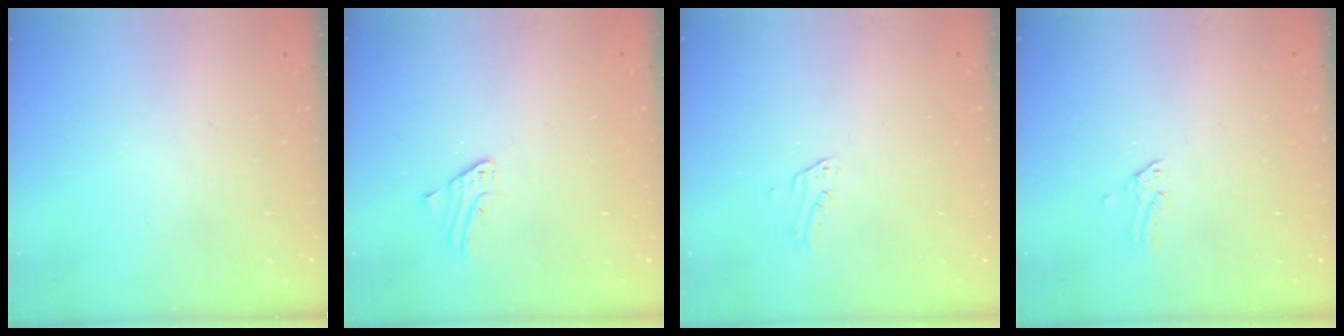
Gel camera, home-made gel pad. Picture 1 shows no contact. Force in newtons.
{"total": 2.3, "press": 2.3, "slide": 0.2}
{"total": 2.7, "press": 2.7, "slide": 0.1}
{"total": 0.0}